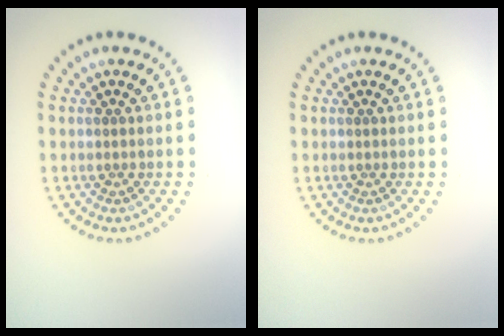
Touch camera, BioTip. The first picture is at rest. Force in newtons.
{"total": 0.0}